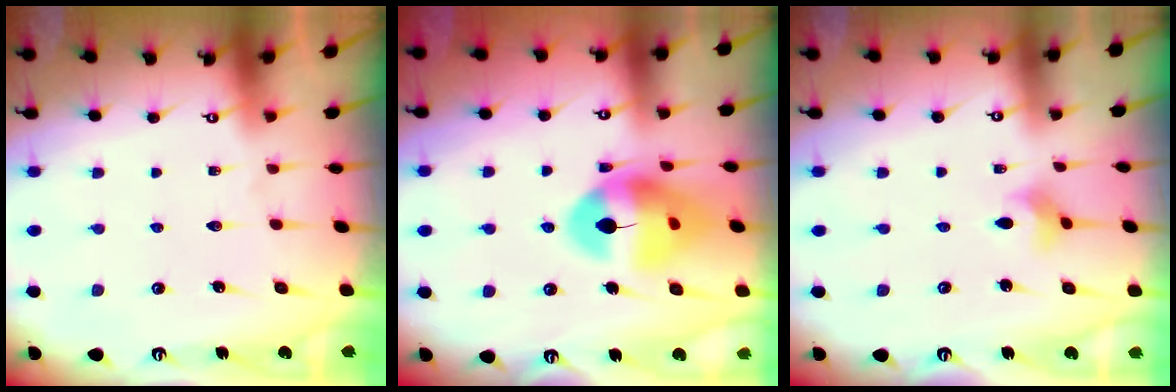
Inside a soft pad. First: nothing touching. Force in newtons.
{"total": 13.3, "press": 13.2, "slide": 1.6}
{"total": 2.7, "press": 2.7, "slide": 0.2}